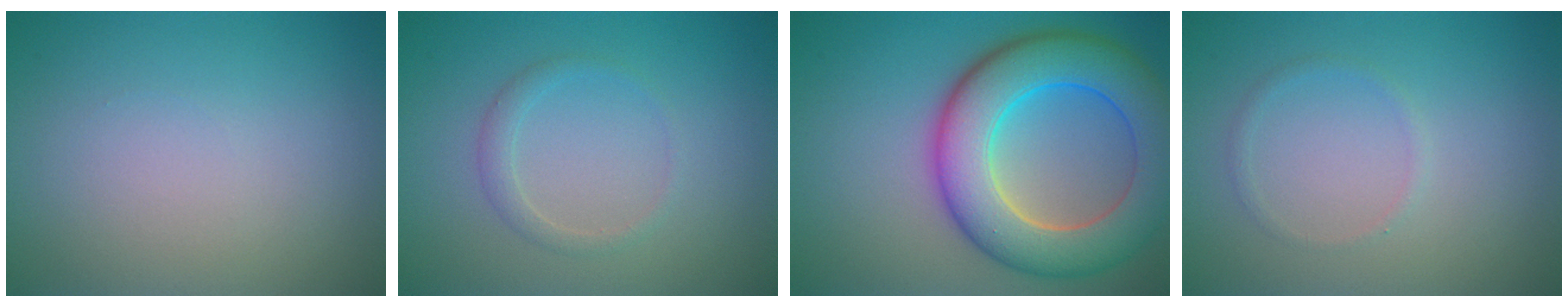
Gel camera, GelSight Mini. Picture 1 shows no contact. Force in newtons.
{"total": 1.4, "press": 1.4, "slide": 0.1}
{"total": 10.2, "press": 10.2, "slide": 0.4}
{"total": 0.7, "press": 0.7, "slide": 0.1}